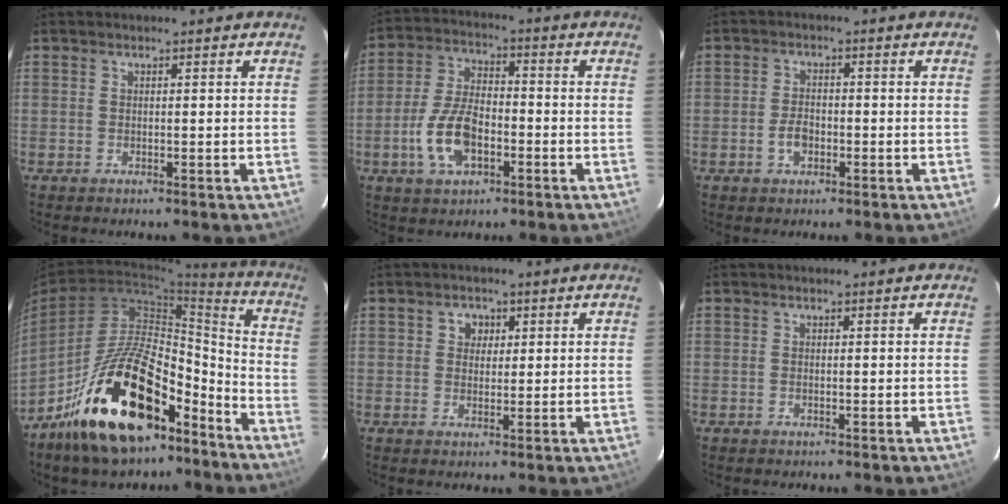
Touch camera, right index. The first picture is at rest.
{"total": 11.1, "force": [-3.8, 5.9, 8.5], "torque": [-0.181, 0.006, -0.067]}
{"total": 3.6, "force": [-1.3, 2.4, 2.4], "torque": [-0.046, 0.003, -0.021]}
{"total": 23.7, "force": [-15.6, 10.4, 14.5], "torque": [-0.246, 0.029, -0.240]}
{"total": 2.9, "force": [0.9, 2.6, 0.7], "torque": [-0.005, 0.009, 0.015]}
{"total": 0.0}